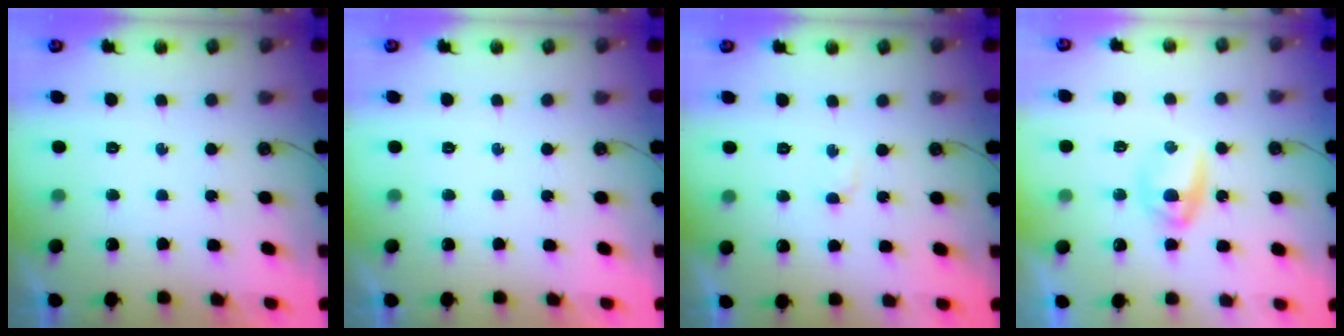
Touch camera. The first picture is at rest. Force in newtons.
{"total": 0.0}
{"total": 1.8, "press": 1.4, "slide": 1.1}
{"total": 4.2, "press": 4.1, "slide": 0.8}